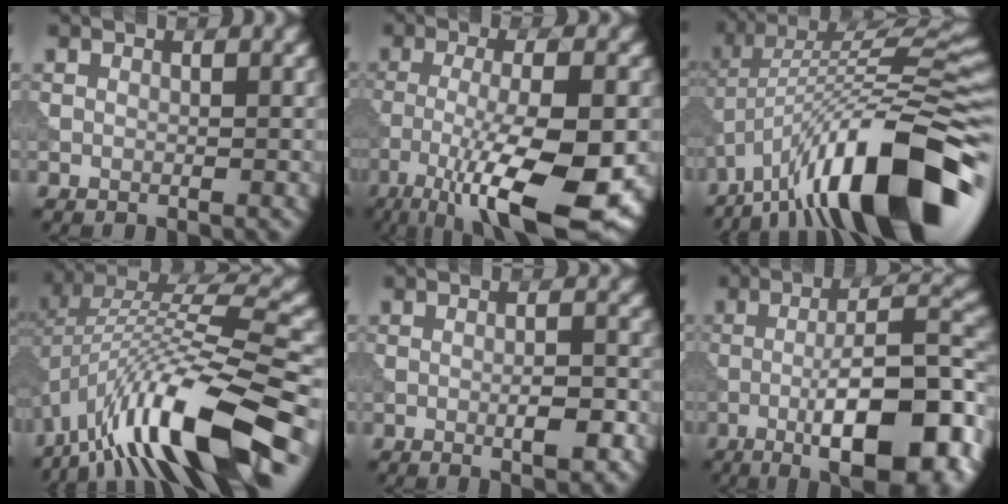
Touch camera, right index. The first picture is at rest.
{"total": 11.8, "force": [-5.5, 2.9, 10.1], "torque": [-0.178, -0.018, -0.089]}
{"total": 14.9, "force": [-8.2, 4.1, 11.7], "torque": [-0.198, 0.030, -0.136]}
{"total": 13.9, "force": [-6.9, 3.8, 11.4], "torque": [-0.209, 0.024, -0.116]}
{"total": 2.8, "force": [-0.8, 0.6, 2.6], "torque": [-0.039, 0.002, -0.011]}
{"total": 12.2, "force": [-4.7, 3.1, 10.8], "torque": [-0.158, 0.010, -0.073]}